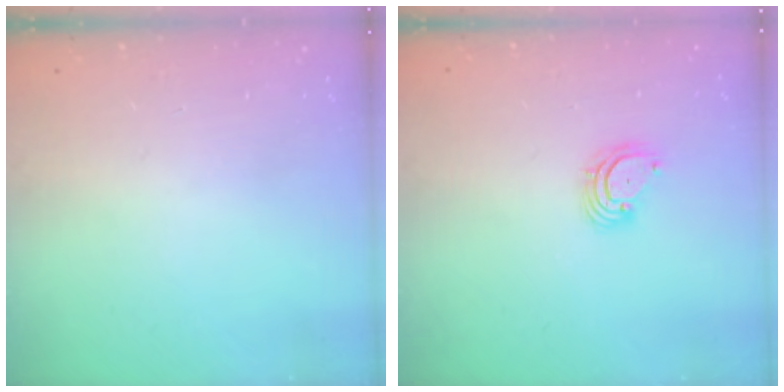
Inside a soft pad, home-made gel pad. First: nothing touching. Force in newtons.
{"total": 3.4, "press": 3.4, "slide": 0.1}